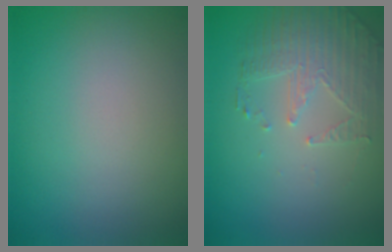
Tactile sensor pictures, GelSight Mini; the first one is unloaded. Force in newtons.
{"total": 2.2, "press": 1.8, "slide": 1.2}